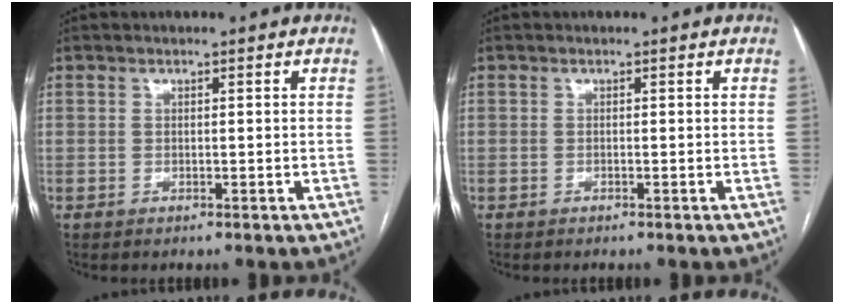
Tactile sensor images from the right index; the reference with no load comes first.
{"total": 0.0}